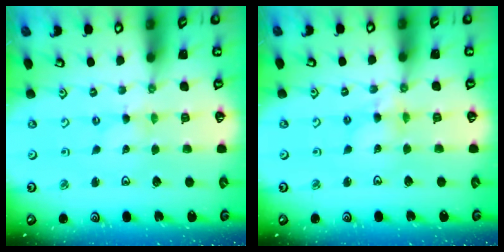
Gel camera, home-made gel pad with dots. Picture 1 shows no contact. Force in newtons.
{"total": 5.0, "press": 4.9, "slide": 0.3}